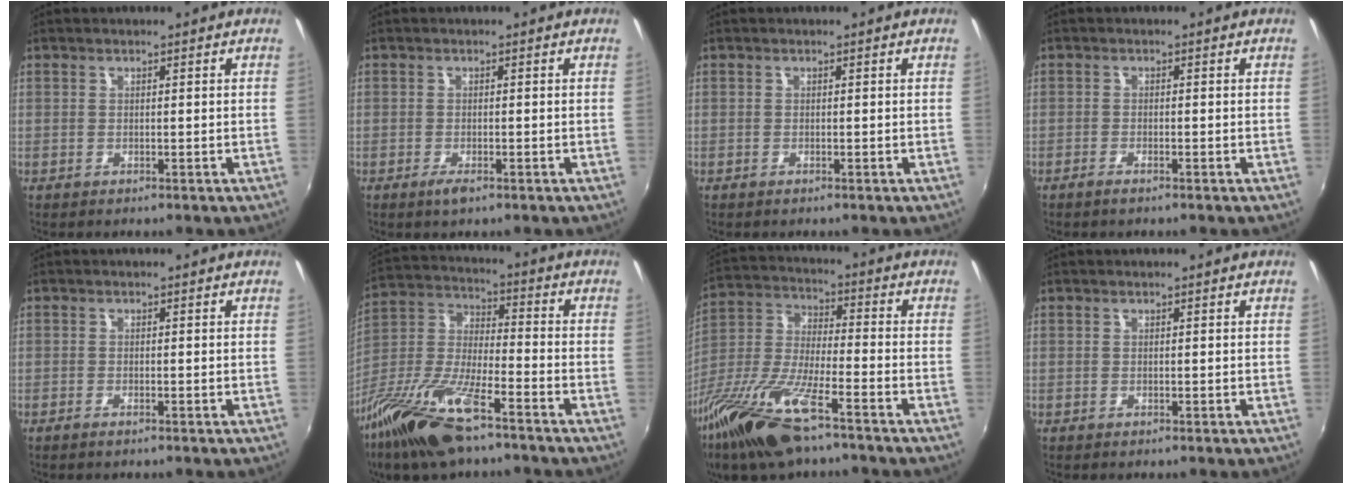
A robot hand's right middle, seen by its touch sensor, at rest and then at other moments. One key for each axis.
{"total": 2.0, "fx": -1.2, "fy": 0.6, "fz": 1.4, "tx": -0.030, "ty": -0.005, "tz": -0.022}
{"total": 0.0}
{"total": 1.5, "fx": -1.2, "fy": 0.2, "fz": 0.8, "tx": -0.024, "ty": -0.002, "tz": -0.025}
{"total": 0.9, "fx": -0.8, "fy": 0.1, "fz": 0.5, "tx": -0.013, "ty": -0.001, "tz": -0.016}
{"total": 19.4, "fx": -12.6, "fy": 5.5, "fz": 13.7, "tx": -0.289, "ty": -0.022, "tz": -0.246}
{"total": 19.8, "fx": -12.7, "fy": 4.9, "fz": 14.3, "tx": -0.302, "ty": -0.031, "tz": -0.249}
{"total": 0.0}